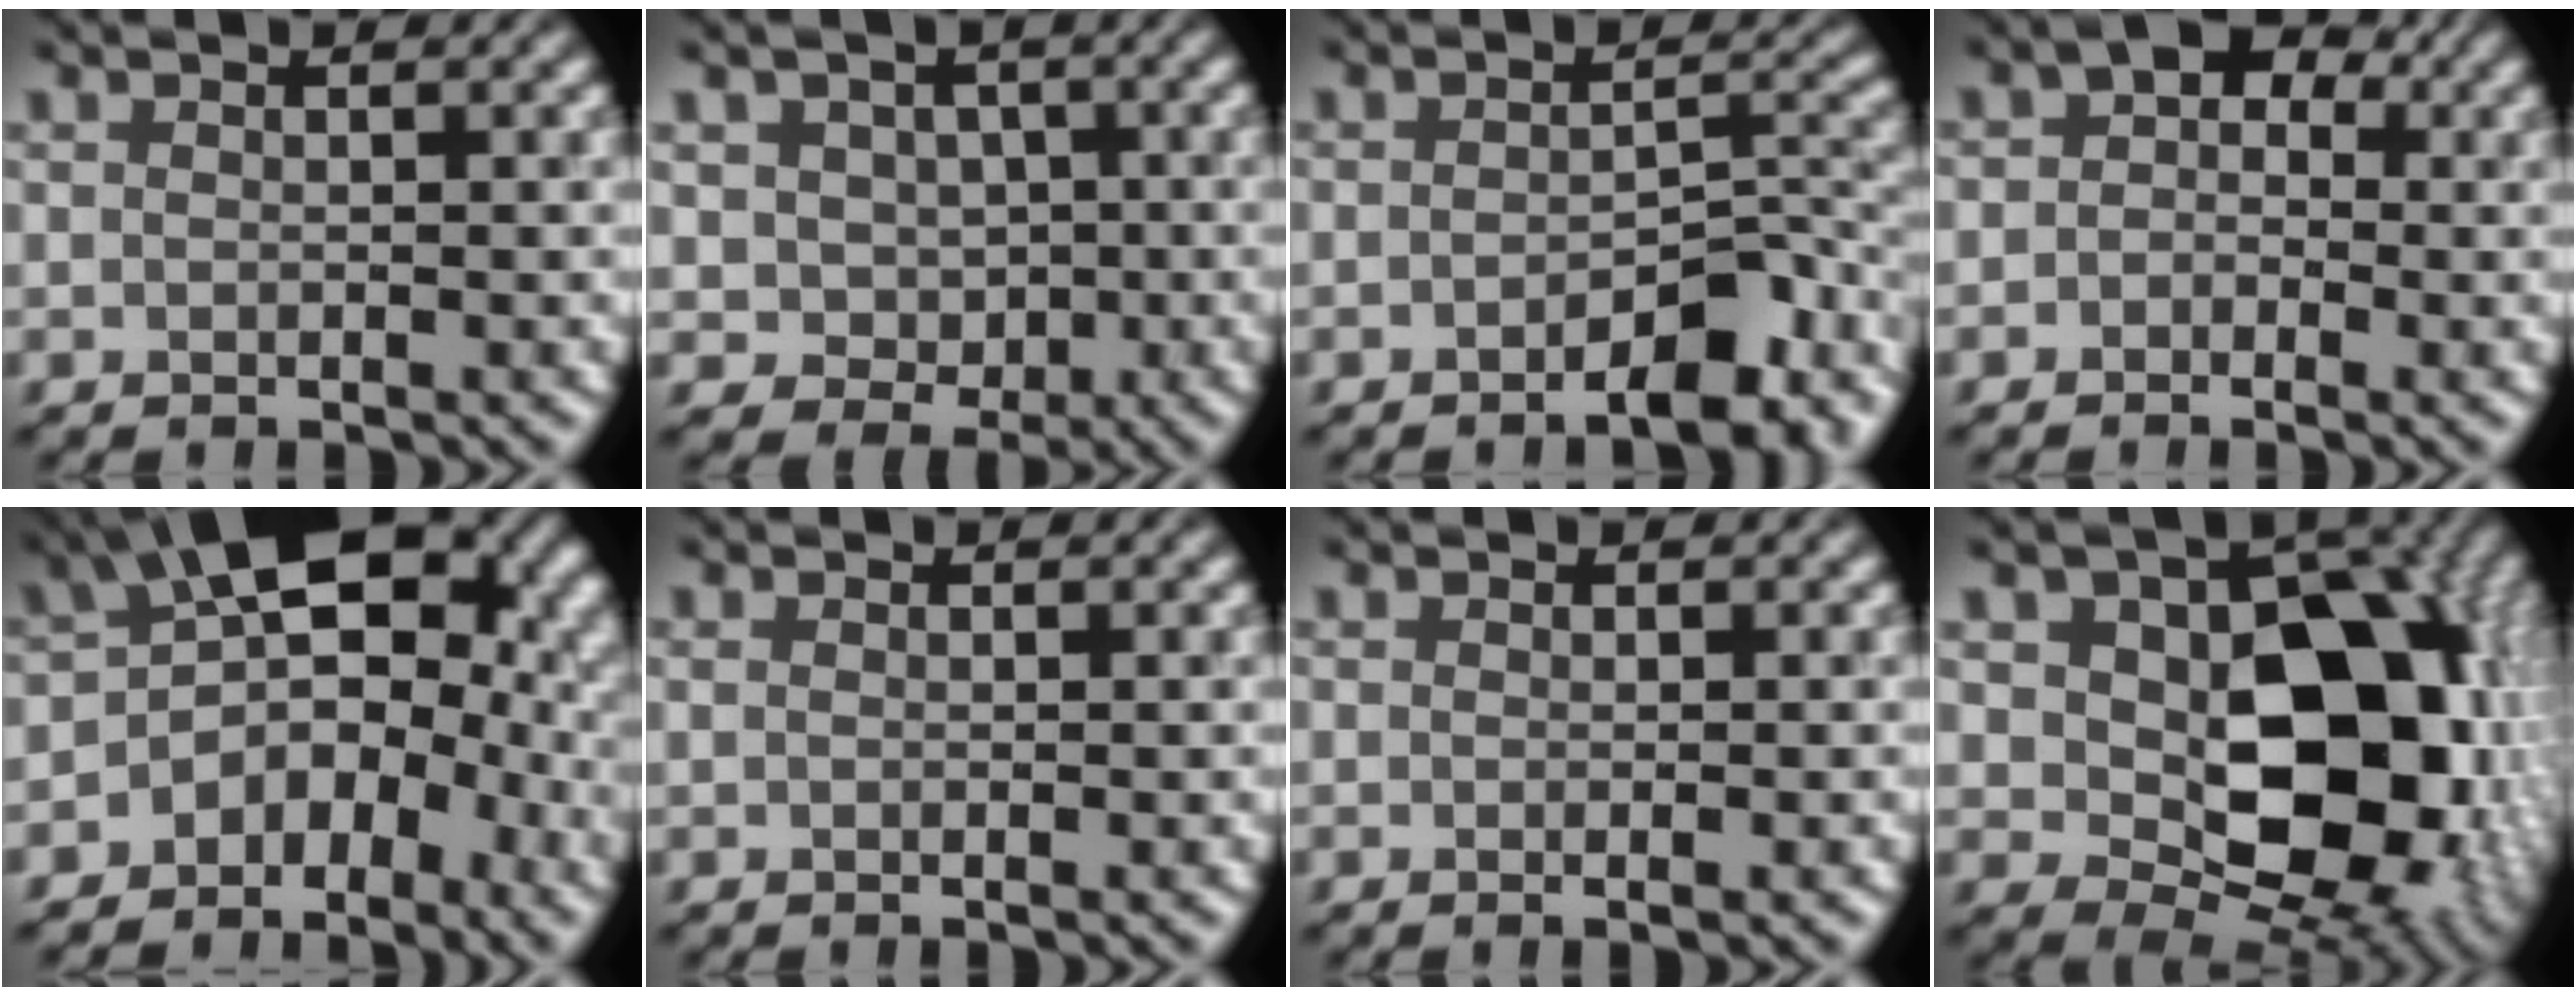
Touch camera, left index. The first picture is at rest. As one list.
[{"total": 3.2, "force": [-0.1, 2.9, 1.1], "torque": [-0.015, -0.005, 0.001]}, {"total": 4.7, "force": [-3.0, 1.4, 3.3], "torque": [-0.045, 0.001, -0.039]}, {"total": 3.2, "force": [0.4, 2.5, 2.1], "torque": [-0.005, 0.014, -0.017]}, {"total": 11.9, "force": [-1.5, 7.7, 9.0], "torque": [-0.111, 0.011, -0.028]}, {"total": 0.0}, {"total": 0.6, "force": [-0.2, 0.0, 0.5], "torque": [-0.006, -0.005, -0.003]}, {"total": 14.0, "force": [0.4, 9.5, 10.2], "torque": [-0.121, -0.007, 0.015]}]